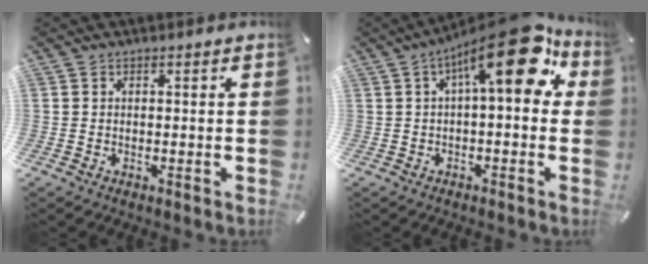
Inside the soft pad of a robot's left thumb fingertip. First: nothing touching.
{"total": 17.4, "force": [7.3, 6.7, 14.3], "torque": [-0.203, -0.042, 0.112]}